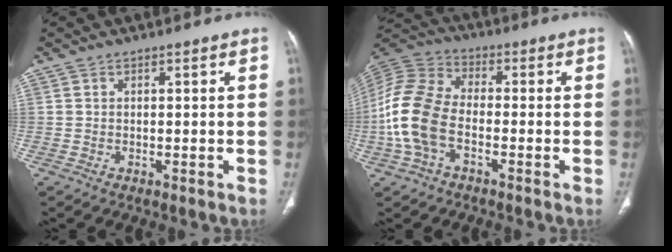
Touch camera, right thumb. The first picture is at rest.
{"total": 13.7, "force": [-3.4, 8.2, 10.5], "torque": [-0.233, 0.029, -0.072]}